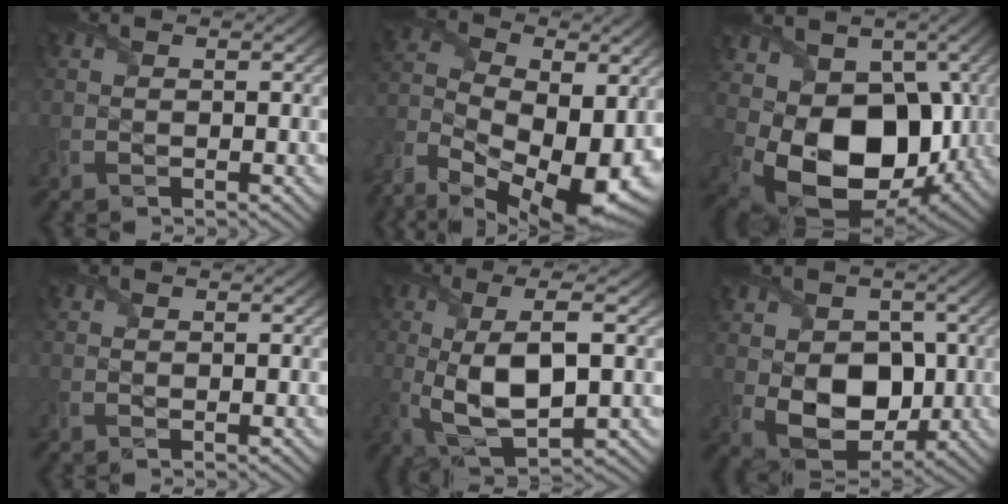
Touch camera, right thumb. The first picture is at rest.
{"total": 17.7, "force": [-7.9, 9.9, 12.4], "torque": [-0.272, -0.042, -0.125]}
{"total": 13.6, "force": [-0.2, 9.7, 9.5], "torque": [-0.176, -0.046, 0.002]}
{"total": 0.0}
{"total": 9.8, "force": [-0.2, 3.3, 9.2], "torque": [-0.184, 0.002, -0.004]}
{"total": 9.3, "force": [-0.2, 7.0, 6.2], "torque": [-0.116, -0.020, 0.001]}